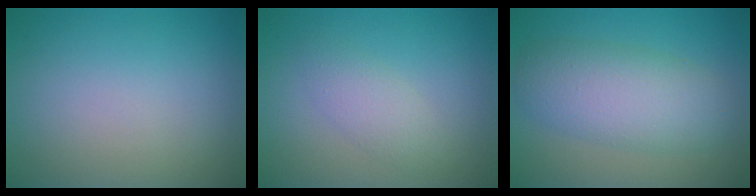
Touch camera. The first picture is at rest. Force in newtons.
{"total": 2.2, "press": 2.2, "slide": 0.0}
{"total": 6.0, "press": 6.0, "slide": 0.2}